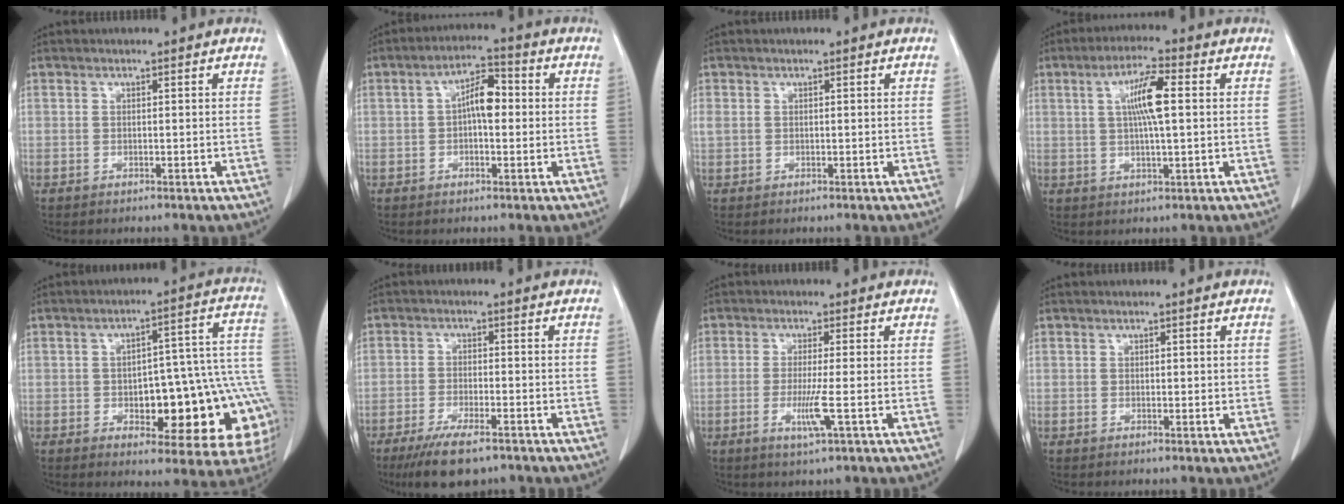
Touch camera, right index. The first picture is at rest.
{"total": 5.8, "force": [0.2, 2.3, 5.3], "torque": [-0.092, 0.022, -0.001]}
{"total": 0.8, "force": [0.2, 0.7, 0.5], "torque": [-0.020, 0.016, 0.010]}
{"total": 7.2, "force": [1.4, 0.8, 7.1], "torque": [-0.130, 0.008, 0.023]}
{"total": 20.1, "force": [-4.7, 6.8, 18.3], "torque": [-0.145, 0.044, -0.042]}
{"total": 8.1, "force": [-5.8, 1.9, 5.3], "torque": [-0.092, -0.015, -0.093]}
{"total": 4.4, "force": [-1.3, -0.7, 4.2], "torque": [-0.086, -0.015, -0.025]}
{"total": 0.9, "force": [0.2, 0.6, 0.6], "torque": [-0.003, 0.001, 0.003]}